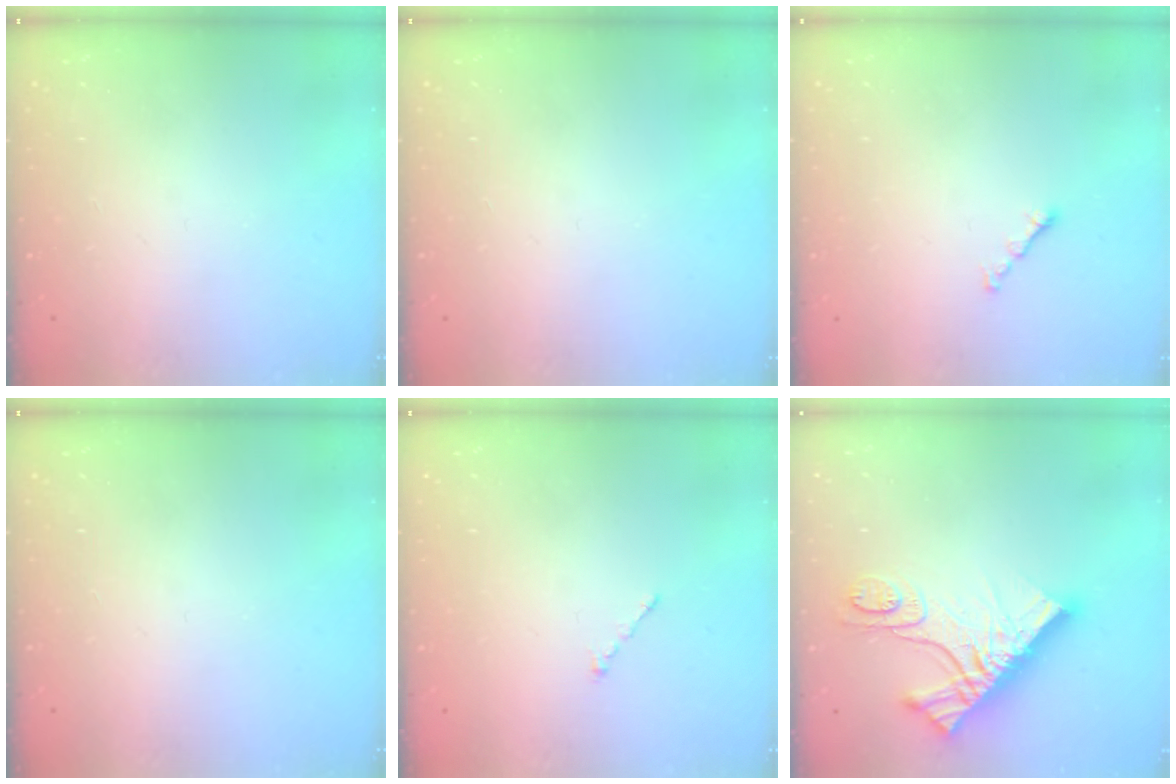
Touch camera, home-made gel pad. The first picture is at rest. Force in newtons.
{"total": 0.0}
{"total": 0.8, "press": 0.7, "slide": 0.4}
{"total": 0.0}
{"total": 0.7, "press": 0.7, "slide": 0.2}
{"total": 16.3, "press": 16.3, "slide": 1.4}